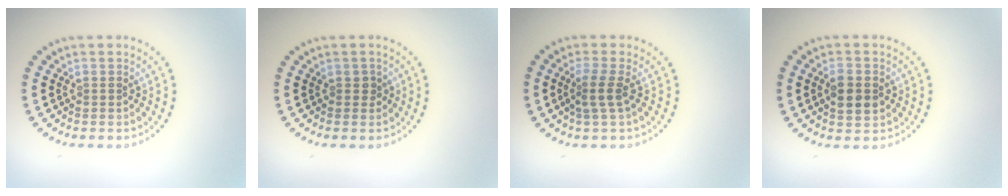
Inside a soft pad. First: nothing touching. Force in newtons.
{"total": 0.8, "press": 0.8, "slide": 0.2}
{"total": 2.0, "press": 1.5, "slide": 1.3}
{"total": 3.1, "press": 3.1, "slide": 0.3}